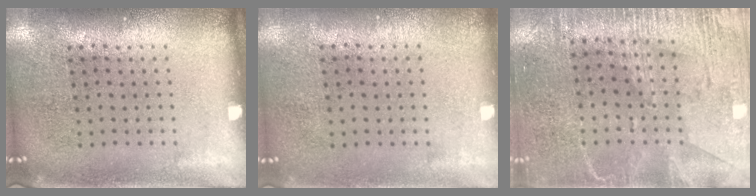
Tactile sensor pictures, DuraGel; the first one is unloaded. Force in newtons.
{"total": 0.0}
{"total": 3.4, "press": 3.0, "slide": 1.5}